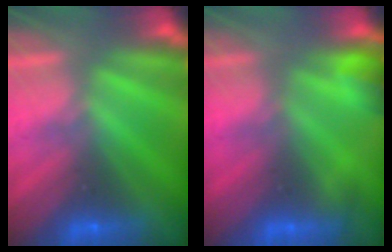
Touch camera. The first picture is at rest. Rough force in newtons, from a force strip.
{"total": 5.4}